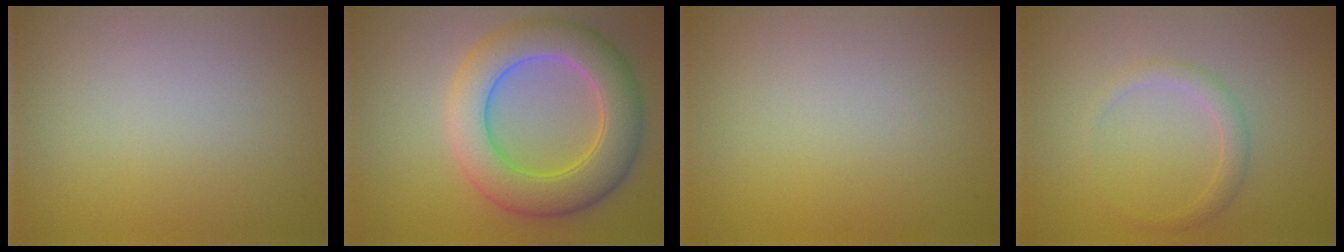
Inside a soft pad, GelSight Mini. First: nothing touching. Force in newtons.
{"total": 7.6, "press": 7.6, "slide": 0.3}
{"total": 0.0}
{"total": 1.4, "press": 1.4, "slide": 0.0}